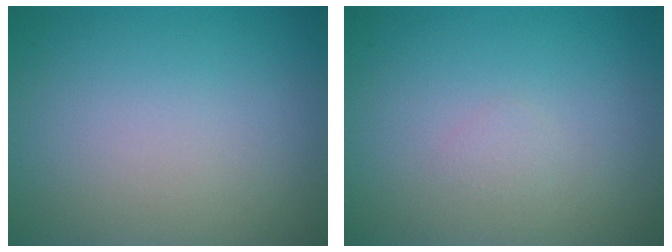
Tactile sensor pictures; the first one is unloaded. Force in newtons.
{"total": 0.5, "press": 0.5, "slide": 0.0}